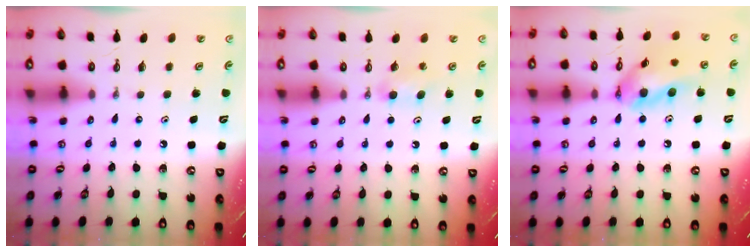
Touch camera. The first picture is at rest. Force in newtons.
{"total": 4.7, "press": 4.1, "slide": 2.3}
{"total": 14.6, "press": 14.2, "slide": 3.2}